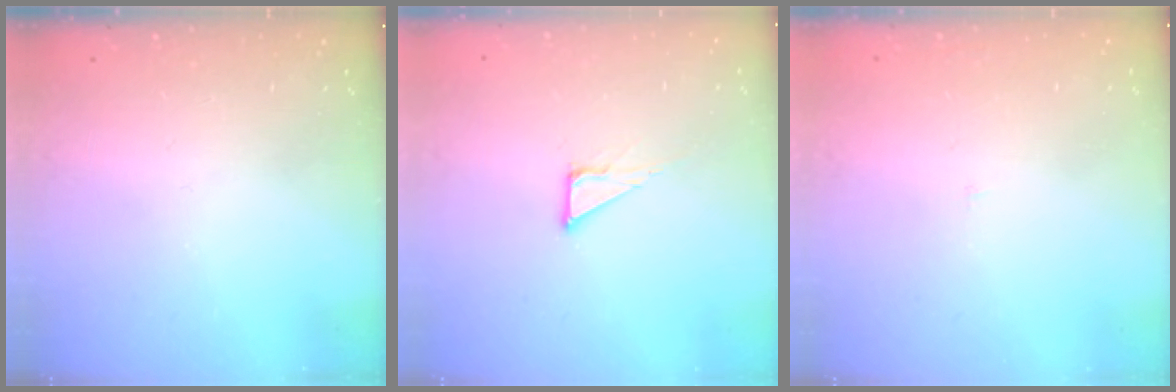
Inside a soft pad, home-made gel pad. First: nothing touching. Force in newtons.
{"total": 3.3, "press": 3.3, "slide": 0.2}
{"total": 2.0, "press": 2.0, "slide": 0.1}